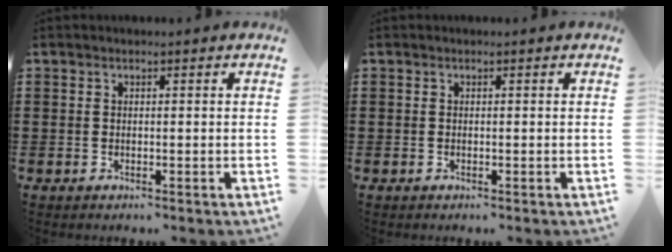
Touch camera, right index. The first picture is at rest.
{"total": 0.0}